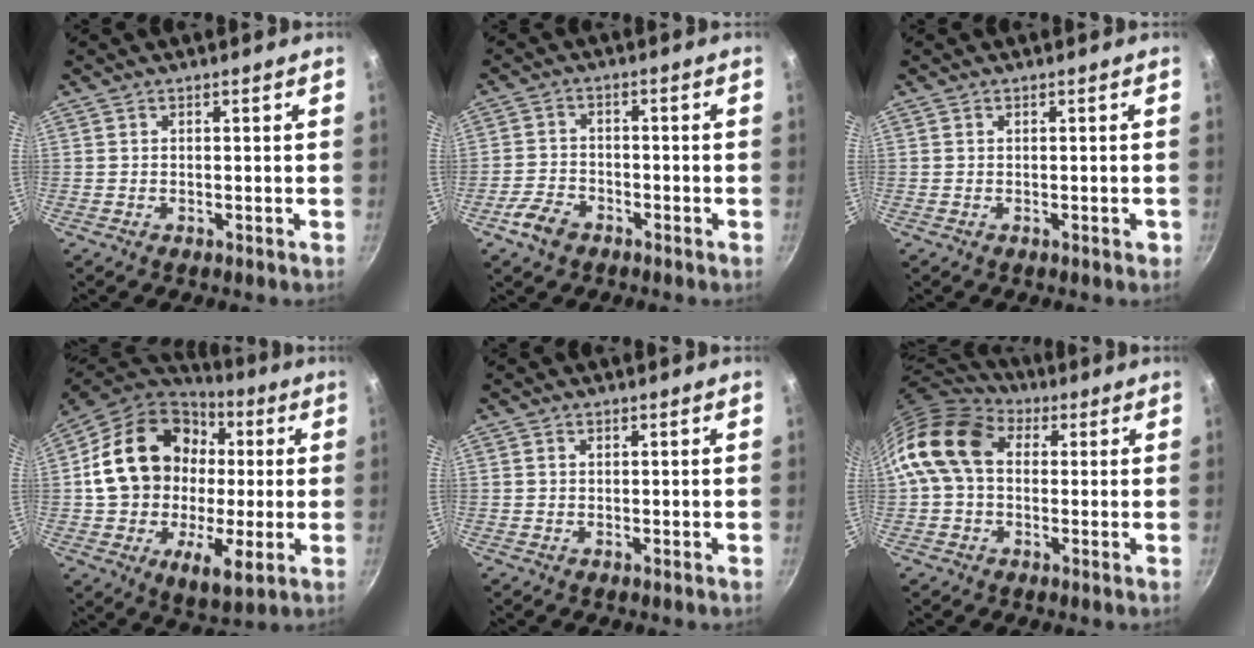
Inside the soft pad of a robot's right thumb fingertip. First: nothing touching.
{"total": 5.4, "force": [-3.3, 3.3, 2.7], "torque": [-0.051, 0.027, -0.064]}
{"total": 0.9, "force": [-0.2, 0.5, 0.6], "torque": [0.001, 0.003, -0.004]}
{"total": 25.1, "force": [2.5, 18.2, 17.1], "torque": [-0.260, 0.014, 0.035]}
{"total": 0.6, "force": [0.2, 0.4, 0.3], "torque": [-0.003, 0.002, 0.002]}
{"total": 14.4, "force": [2.5, 10.4, 9.6], "torque": [-0.159, 0.023, 0.026]}